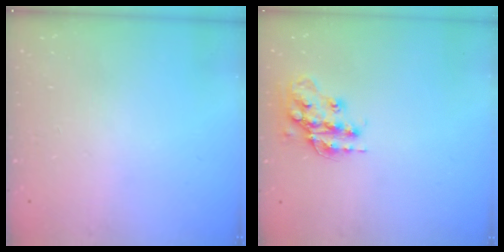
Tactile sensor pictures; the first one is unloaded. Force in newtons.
{"total": 15.4, "press": 15.4, "slide": 1.0}